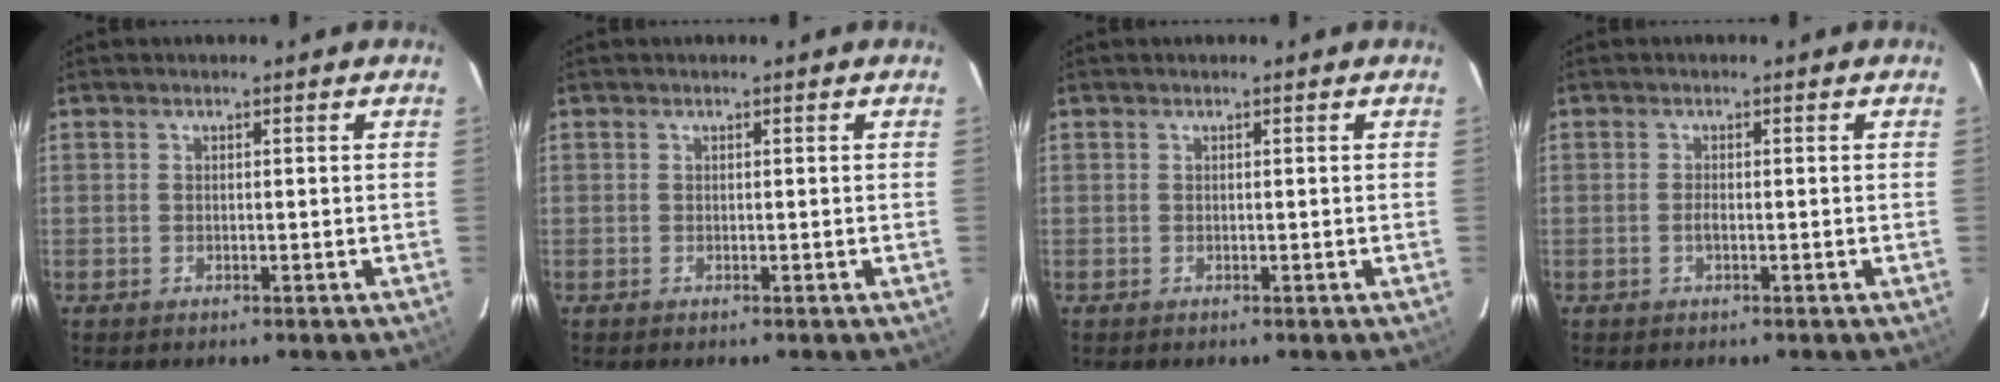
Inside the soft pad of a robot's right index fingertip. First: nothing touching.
{"total": 0.0}
{"total": 0.0}
{"total": 0.8, "force": [-0.3, 0.2, 0.7], "torque": [-0.015, 0.001, -0.007]}